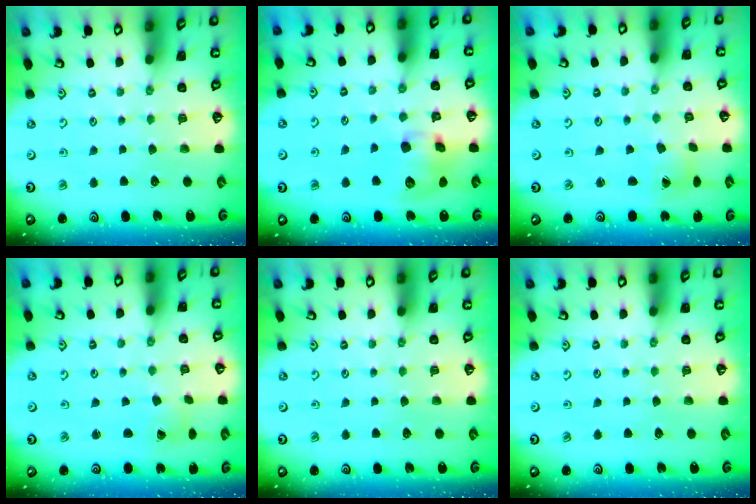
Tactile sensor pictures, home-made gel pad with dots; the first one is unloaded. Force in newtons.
{"total": 11.6, "press": 11.4, "slide": 2.0}
{"total": 1.3, "press": 1.3, "slide": 0.1}
{"total": 2.8, "press": 2.8, "slide": 0.1}
{"total": 0.0}
{"total": 0.0}